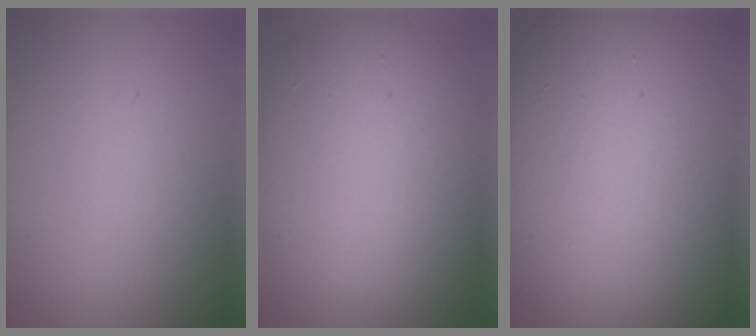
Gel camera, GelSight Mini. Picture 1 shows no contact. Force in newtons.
{"total": 11.6, "press": 11.5, "slide": 1.0}
{"total": 20.4, "press": 20.4, "slide": 1.1}